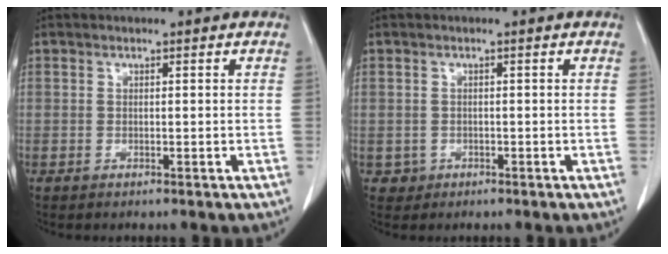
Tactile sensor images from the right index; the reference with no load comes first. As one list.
[{"total": 1.6, "force": [-0.4, 1.5, -0.1], "torque": [0.006, 0.007, -0.003]}]